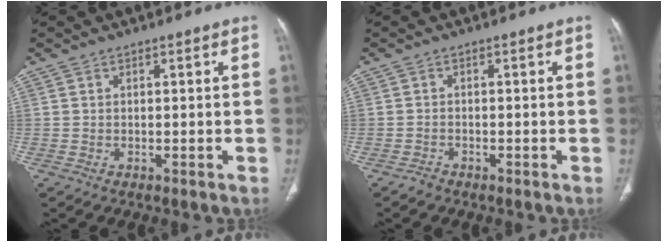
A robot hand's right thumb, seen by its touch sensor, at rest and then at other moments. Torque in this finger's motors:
{"motor_torque": [0.13, -0.02, -0.29, 0.08, -0.02]}